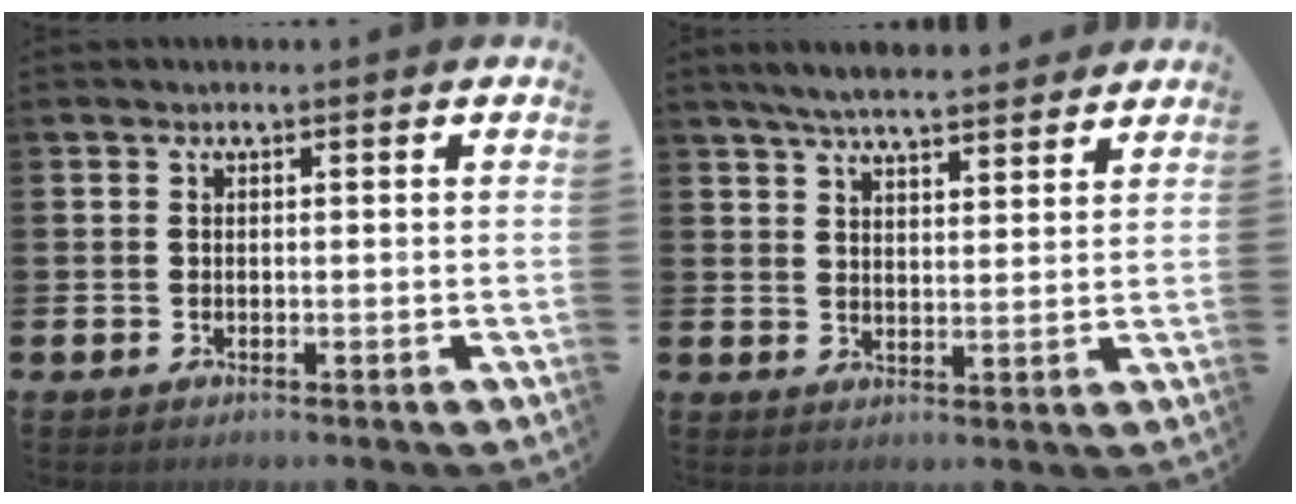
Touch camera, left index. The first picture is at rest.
{"total": 5.9, "force": [5.7, 0.7, 1.6], "torque": [-0.042, -0.023, 0.102]}